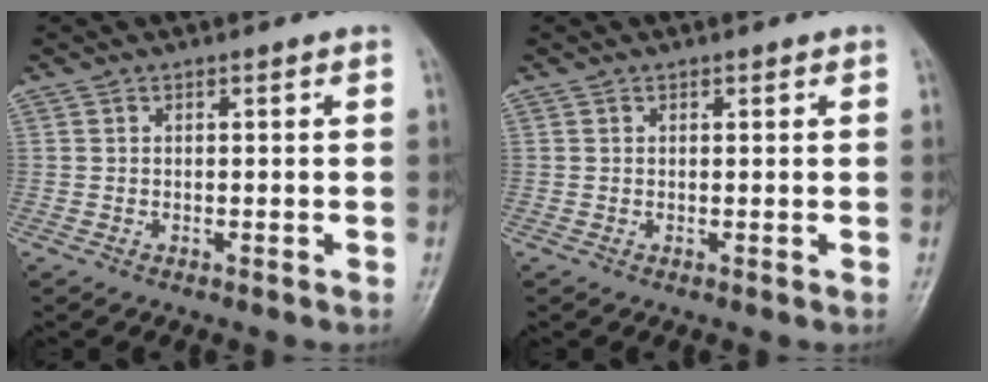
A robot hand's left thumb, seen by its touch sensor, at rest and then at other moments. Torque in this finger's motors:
{"motor_torque": [-0.24, 0.01, -0.42, 0.02, 0.00]}